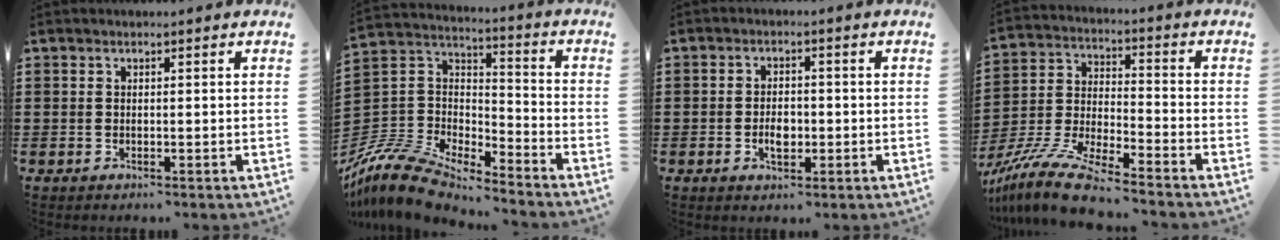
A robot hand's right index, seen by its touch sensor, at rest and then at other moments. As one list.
[{"total": 10.4, "force": [-9.5, 2.7, 3.2], "torque": [-0.091, 0.009, -0.196]}, {"total": 3.4, "force": [-0.8, 1.8, 2.7], "torque": [-0.043, 0.000, -0.016]}, {"total": 10.1, "force": [-9.1, 0.3, 4.5], "torque": [-0.103, 0.007, -0.183]}]